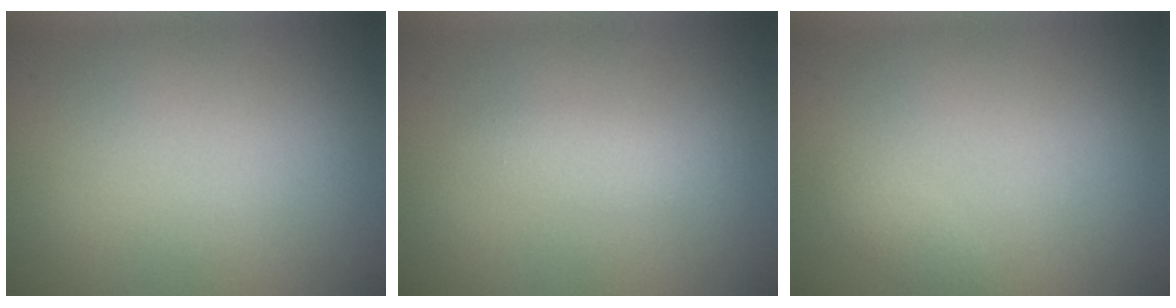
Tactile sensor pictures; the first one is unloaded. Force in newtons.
{"total": 1.5, "press": 1.5, "slide": 0.0}
{"total": 0.7, "press": 0.7, "slide": 0.0}